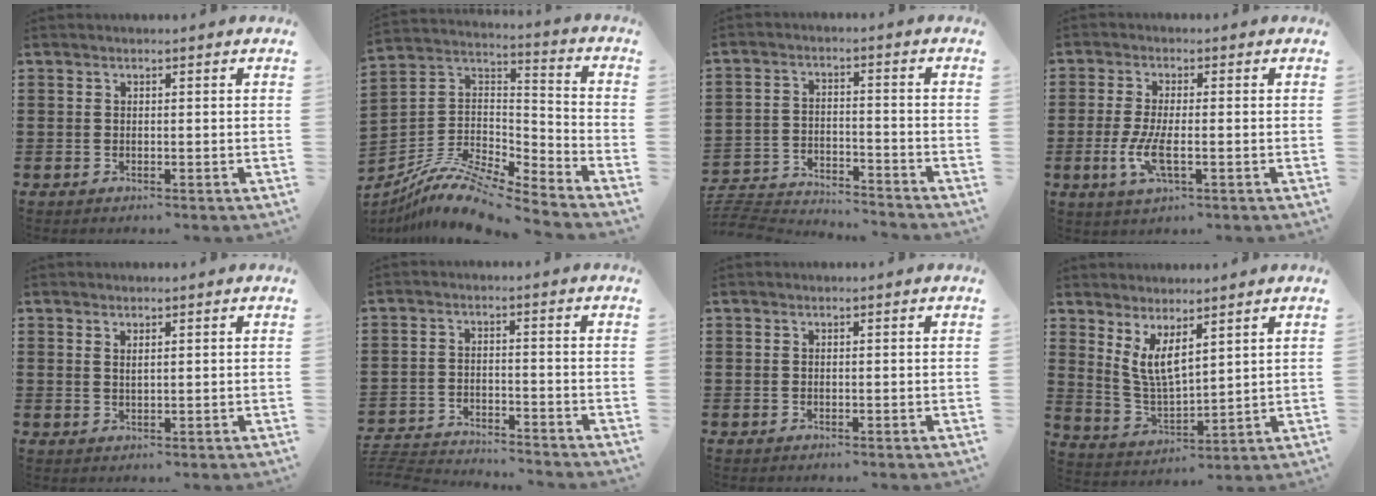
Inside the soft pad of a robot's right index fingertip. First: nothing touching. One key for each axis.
{"total": 10.7, "fx": -9.2, "fy": 2.3, "fz": 4.8, "tx": -0.104, "ty": 0.015, "tz": -0.186}
{"total": 4.6, "fx": -4.5, "fy": 0.4, "fz": 0.5, "tx": -0.026, "ty": -0.005, "tz": -0.099}
{"total": 5.4, "fx": -1.5, "fy": 1.5, "fz": 5.0, "tx": -0.111, "ty": -0.011, "tz": -0.032}
{"total": 1.0, "fx": 0.8, "fy": 0.2, "fz": 0.5, "tx": -0.011, "ty": 0.001, "tz": 0.014}
{"total": 4.1, "fx": -4.1, "fy": 0.0, "fz": 0.1, "tx": -0.014, "ty": -0.002, "tz": -0.091}
{"total": 0.0}
{"total": 5.6, "fx": 3.1, "fy": 2.0, "fz": 4.2, "tx": -0.108, "ty": -0.012, "tz": 0.053}